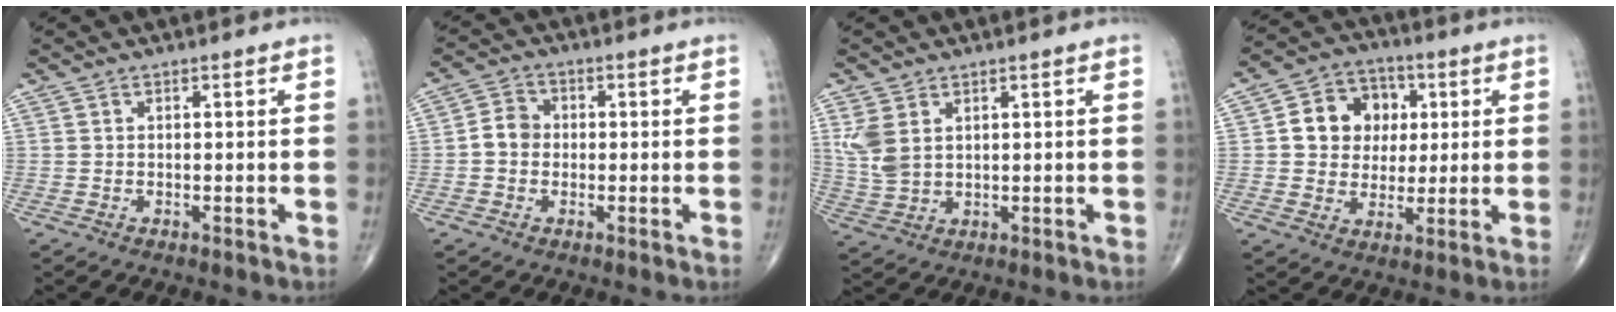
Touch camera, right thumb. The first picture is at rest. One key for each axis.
{"total": 4.2, "fx": -0.4, "fy": 3.7, "fz": 2.1, "tx": -0.026, "ty": 0.014, "tz": -0.017}
{"total": 6.0, "fx": 2.2, "fy": 3.8, "fz": 4.1, "tx": -0.092, "ty": -0.005, "tz": 0.056}
{"total": 11.6, "fx": 2.2, "fy": 9.8, "fz": 5.8, "tx": -0.046, "ty": 0.007, "tz": 0.033}